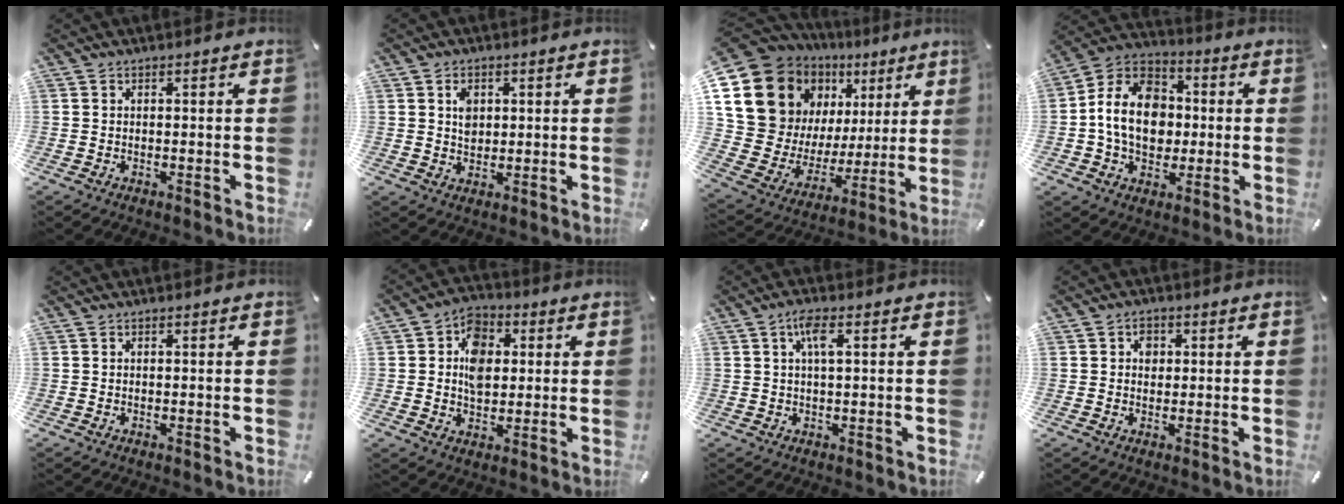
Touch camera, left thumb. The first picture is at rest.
{"total": 3.7, "force": [1.0, 3.0, 1.8], "torque": [-0.017, -0.003, 0.013]}
{"total": 19.0, "force": [9.6, 14.3, 7.9], "torque": [-0.134, -0.075, 0.194]}
{"total": 14.0, "force": [-1.3, 11.4, 8.0], "torque": [-0.178, 0.021, -0.026]}
{"total": 0.0}
{"total": 9.2, "force": [0.9, 7.4, 5.5], "torque": [-0.080, 0.010, 0.018]}
{"total": 4.2, "force": [1.3, 1.1, 3.9], "torque": [-0.079, 0.006, 0.019]}
{"total": 2.6, "force": [0.4, 2.3, 1.3], "torque": [-0.012, 0.001, 0.001]}